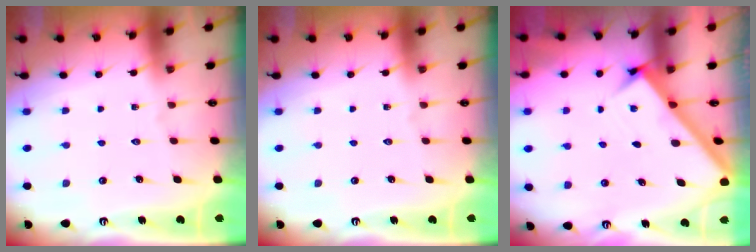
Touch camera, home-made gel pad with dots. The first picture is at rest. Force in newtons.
{"total": 0.0}
{"total": 2.6, "press": 2.6, "slide": 0.3}